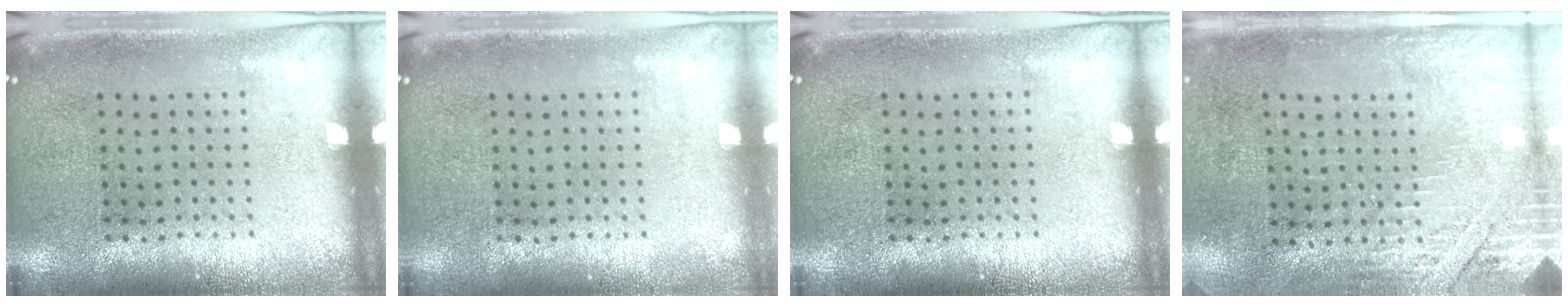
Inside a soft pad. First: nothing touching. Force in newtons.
{"total": 0.0}
{"total": 0.0}
{"total": 2.8, "press": 2.4, "slide": 1.4}